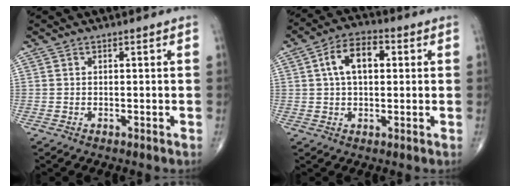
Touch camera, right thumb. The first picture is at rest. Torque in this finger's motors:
{"motor_torque": [0.37, 2.50, 1.19, 0.48, 0.05]}